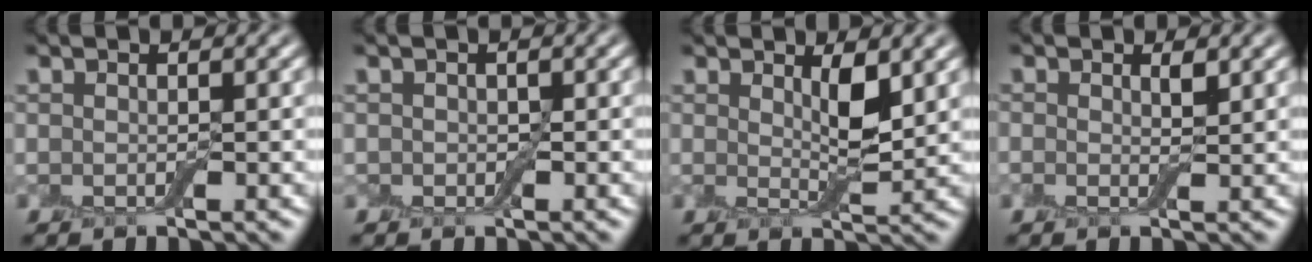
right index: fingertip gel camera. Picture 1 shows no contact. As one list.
[{"total": 0.8, "force": [-0.1, 0.8, 0.2], "torque": [-0.004, 0.000, -0.007]}, {"total": 1.8, "force": [1.1, 0.2, 1.4], "torque": [-0.025, -0.004, 0.020]}, {"total": 0.7, "force": [0.3, 0.4, 0.5], "torque": [-0.004, -0.002, 0.003]}]